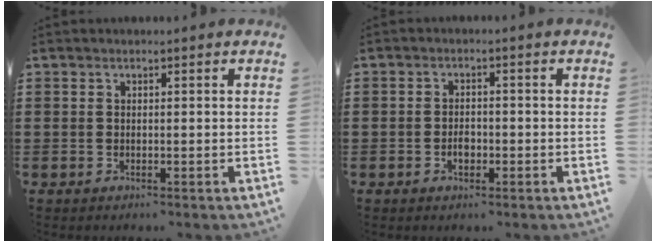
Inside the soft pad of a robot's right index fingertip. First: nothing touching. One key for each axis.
{"total": 2.1, "fx": -0.8, "fy": 1.1, "fz": 1.7, "tx": -0.026, "ty": -0.005, "tz": -0.015}